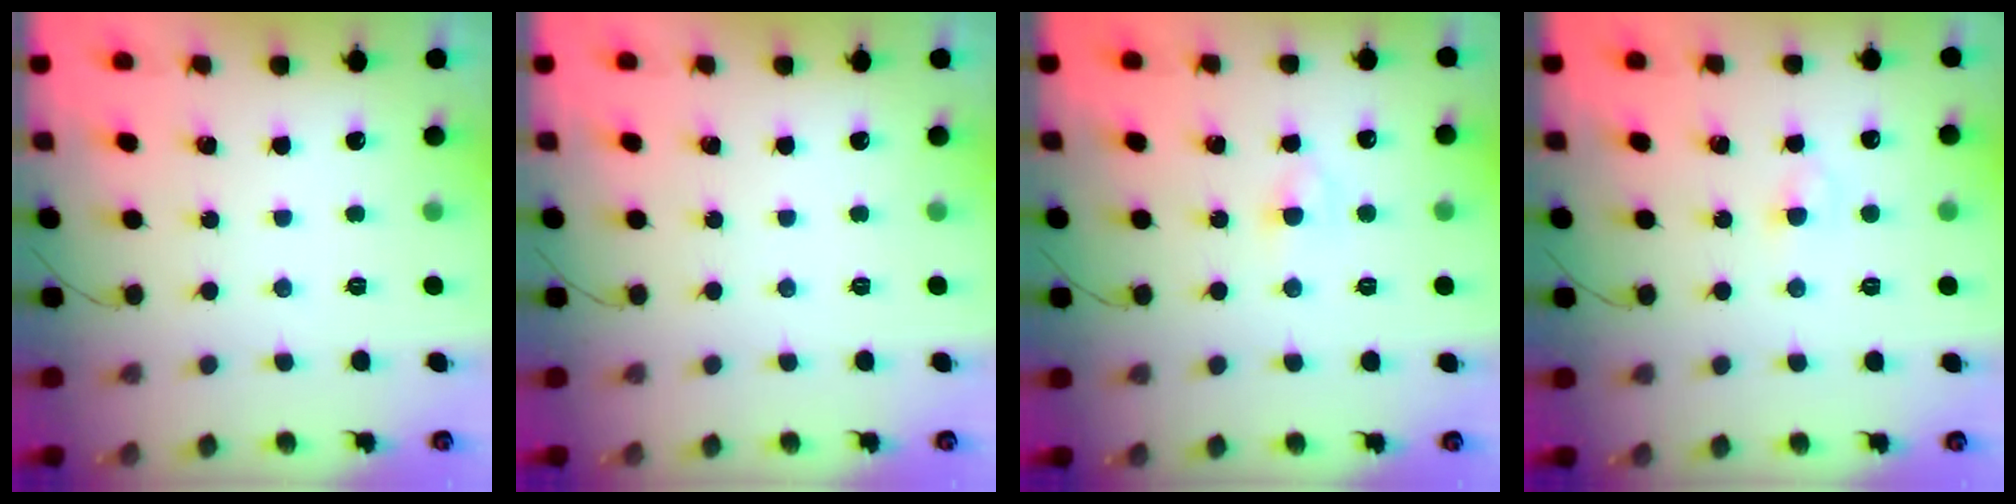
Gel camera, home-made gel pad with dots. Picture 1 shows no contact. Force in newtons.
{"total": 0.0}
{"total": 2.8, "press": 2.7, "slide": 1.0}
{"total": 2.7, "press": 2.5, "slide": 1.1}